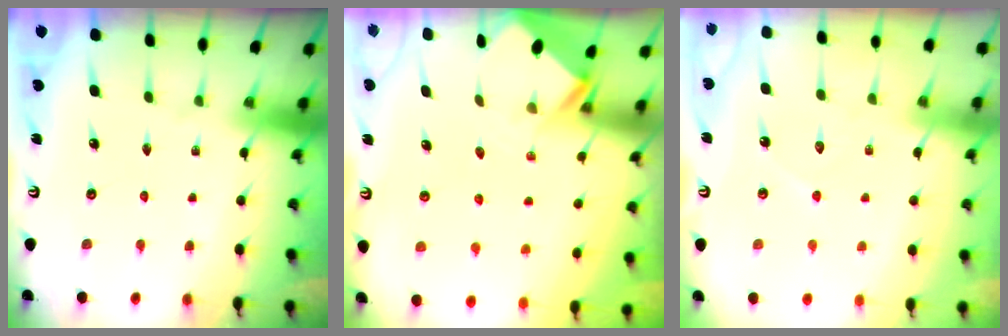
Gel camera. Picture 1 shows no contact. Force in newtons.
{"total": 2.7, "press": 2.7, "slide": 0.2}
{"total": 4.9, "press": 4.9, "slide": 0.6}